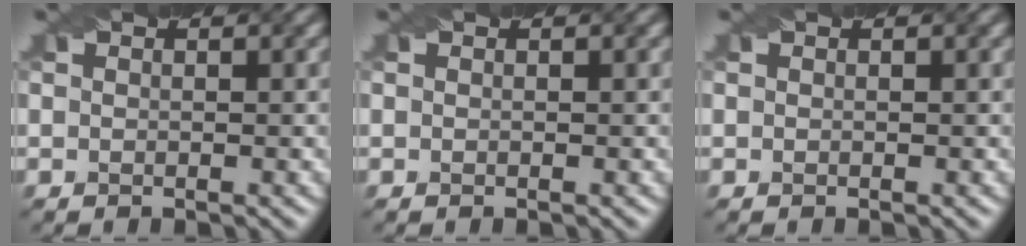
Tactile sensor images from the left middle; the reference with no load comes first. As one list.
[{"total": 0.0}, {"total": 0.0}]